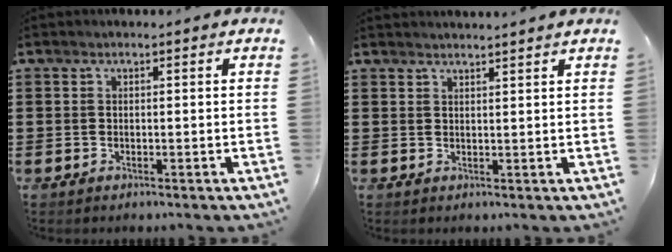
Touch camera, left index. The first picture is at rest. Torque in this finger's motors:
{"motor_torque": [0.03, -0.02, 0.19, 0.10]}